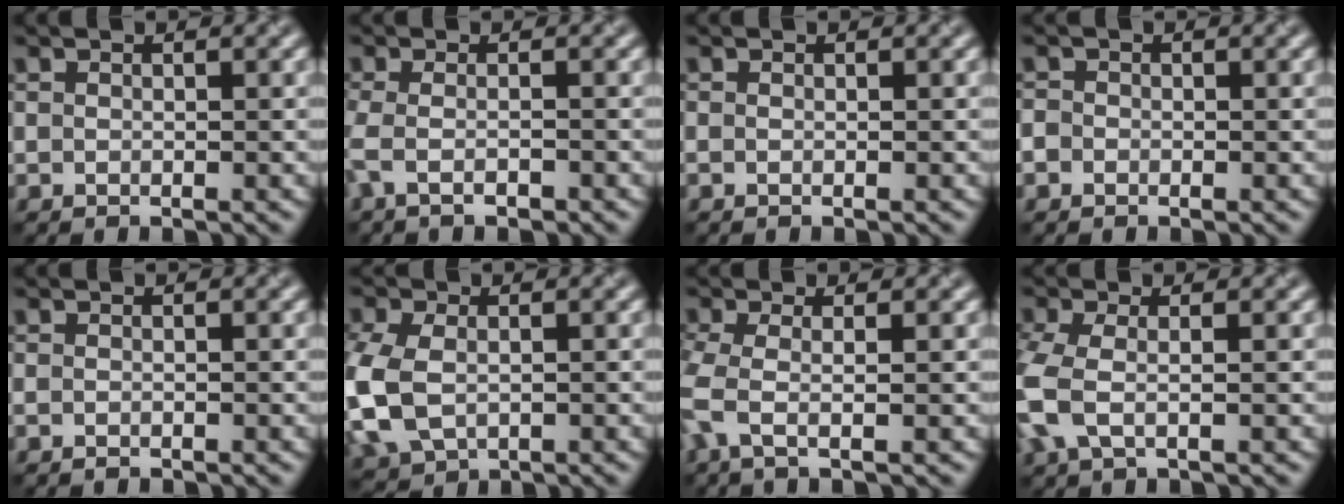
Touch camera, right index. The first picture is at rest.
{"total": 1.9, "force": [-1.2, 0.3, 1.5], "torque": [-0.041, -0.006, -0.028]}
{"total": 0.0}
{"total": 1.3, "force": [-0.8, 1.0, 0.2], "torque": [0.002, -0.001, -0.013]}
{"total": 0.6, "force": [-0.6, -0.1, 0.0], "torque": [-0.002, -0.004, -0.010]}
{"total": 7.9, "force": [-1.5, 5.4, 5.5], "torque": [-0.167, -0.021, -0.025]}
{"total": 2.9, "force": [-0.8, 0.8, 2.7], "torque": [-0.076, -0.005, -0.024]}
{"total": 5.0, "force": [-1.2, 2.6, 4.0], "torque": [-0.122, -0.004, -0.029]}